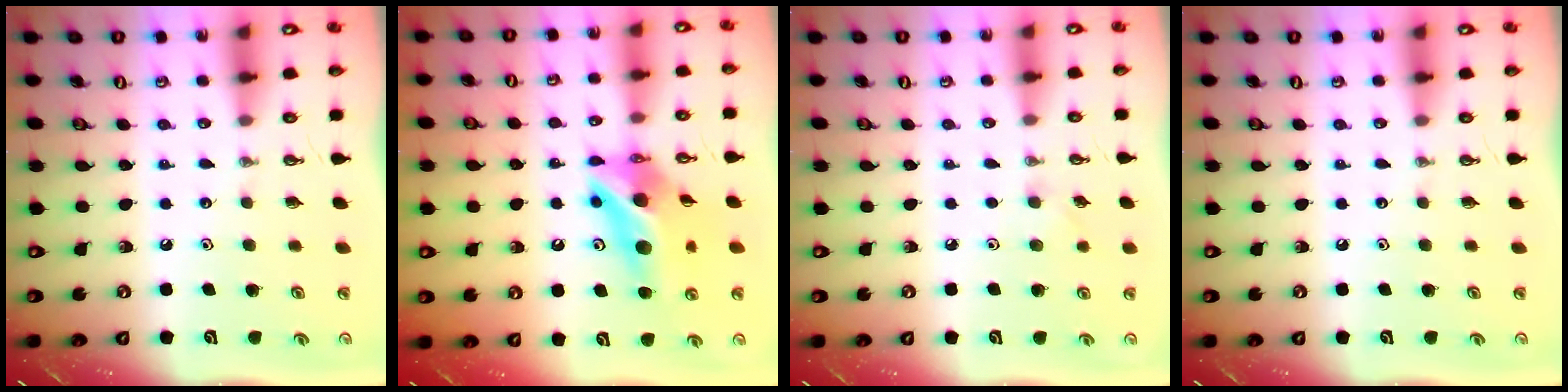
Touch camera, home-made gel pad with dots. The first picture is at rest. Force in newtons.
{"total": 13.1, "press": 13.1, "slide": 1.3}
{"total": 3.6, "press": 3.5, "slide": 0.9}
{"total": 0.0}